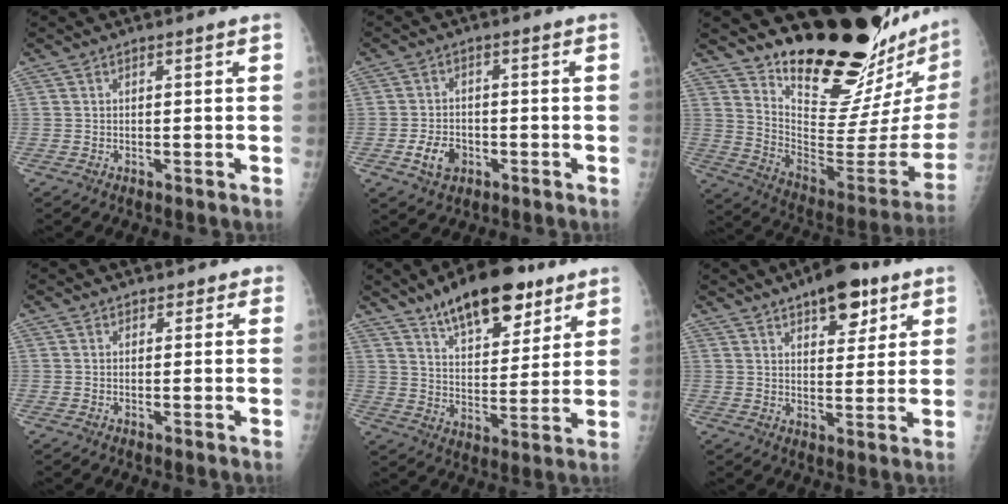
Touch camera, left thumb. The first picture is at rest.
{"total": 5.1, "force": [-2.0, 3.8, 2.8], "torque": [-0.038, 0.010, -0.032]}
{"total": 28.0, "force": [23.9, 5.8, 13.4], "torque": [-0.169, -0.201, 0.344]}
{"total": 1.4, "force": [1.0, 1.0, -0.1], "torque": [0.023, -0.004, 0.005]}
{"total": 17.0, "force": [11.3, 7.2, 10.4], "torque": [-0.114, -0.056, 0.182]}
{"total": 10.7, "force": [6.5, 4.7, 7.1], "torque": [-0.071, -0.029, 0.092]}